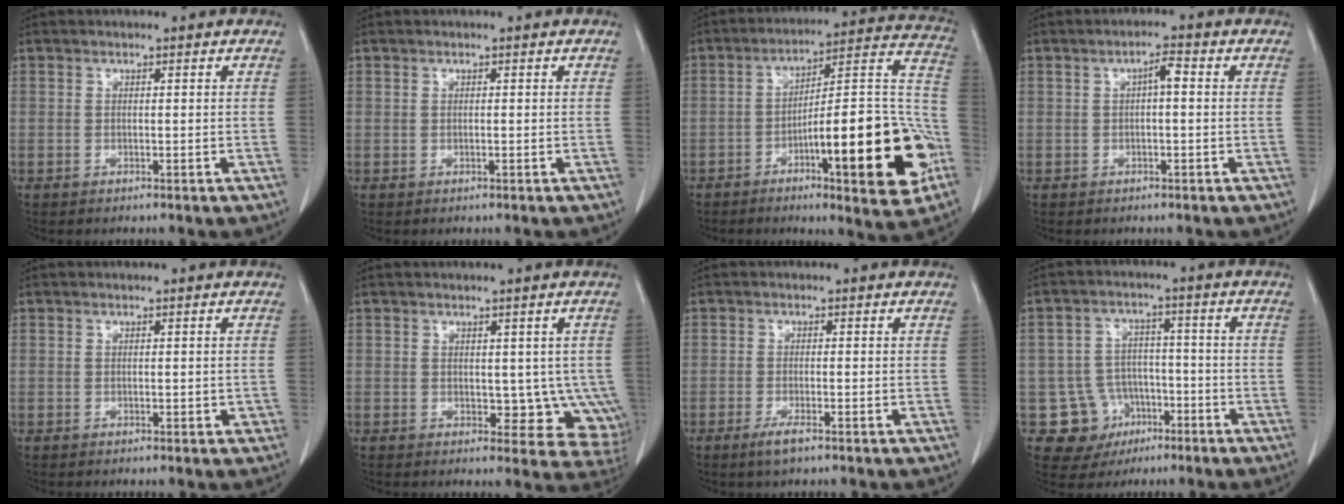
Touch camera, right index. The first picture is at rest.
{"total": 0.0}
{"total": 22.6, "force": [-7.7, 3.7, 21.0], "torque": [-0.245, 0.021, -0.103]}
{"total": 2.4, "force": [0.2, 0.5, 2.3], "torque": [-0.038, 0.006, 0.004]}
{"total": 1.0, "force": [-0.2, 0.6, 0.8], "torque": [-0.007, 0.003, 0.000]}
{"total": 7.2, "force": [-0.3, 4.7, 5.5], "torque": [-0.037, 0.003, 0.007]}
{"total": 2.4, "force": [-1.6, 0.3, 1.8], "torque": [-0.039, -0.004, -0.029]}
{"total": 8.7, "force": [-3.4, 7.9, 1.2], "torque": [-0.020, 0.015, -0.040]}